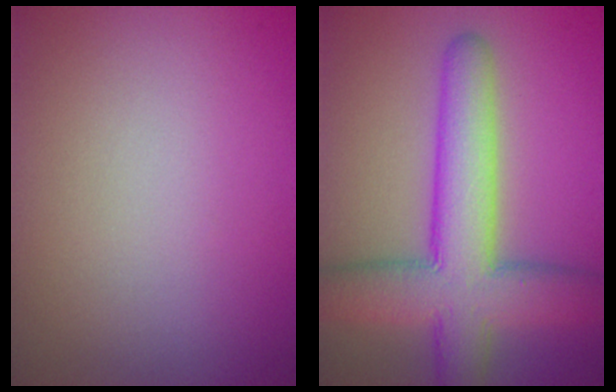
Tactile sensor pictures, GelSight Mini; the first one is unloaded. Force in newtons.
{"total": 8.8, "press": 8.7, "slide": 0.5}